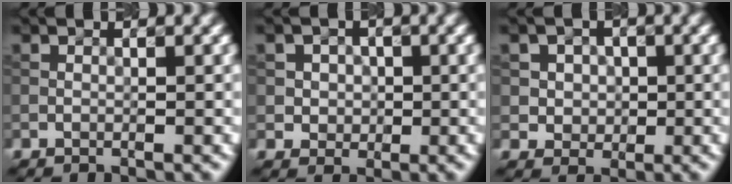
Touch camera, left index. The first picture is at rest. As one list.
[{"total": 2.6, "force": [0.6, 2.4, 1.0], "torque": [-0.002, 0.002, 0.002]}, {"total": 3.3, "force": [0.9, 2.9, 1.2], "torque": [-0.009, 0.004, 0.011]}]